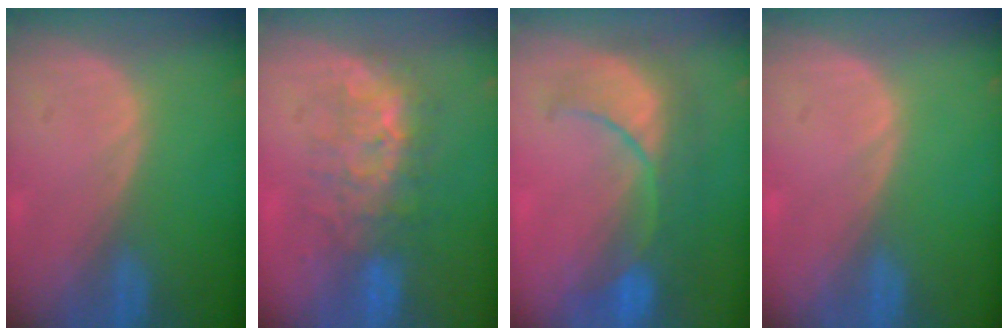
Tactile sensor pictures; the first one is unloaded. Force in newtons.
{"total": 7.6, "press": 7.3, "slide": 2.2}
{"total": 9.3, "press": 8.9, "slide": 2.9}
{"total": 0.0}